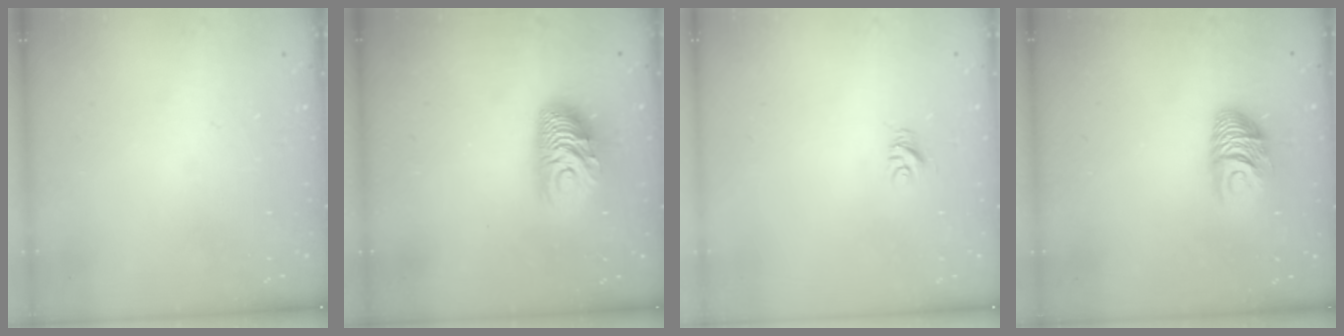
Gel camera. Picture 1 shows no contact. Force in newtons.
{"total": 11.4, "press": 11.3, "slide": 0.9}
{"total": 4.5, "press": 4.5, "slide": 0.3}
{"total": 9.5, "press": 9.4, "slide": 0.8}